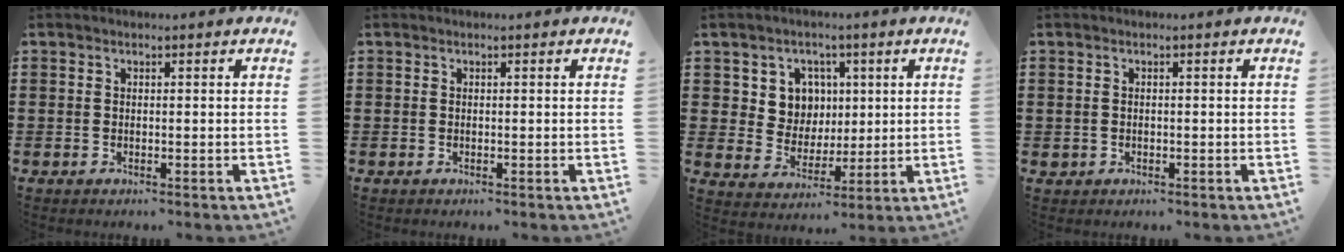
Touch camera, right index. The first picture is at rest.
{"total": 0.0}
{"total": 6.8, "force": [2.4, 6.1, 1.9], "torque": [-0.061, 0.011, 0.043]}
{"total": 0.7, "force": [0.0, 0.6, 0.3], "torque": [-0.008, 0.005, -0.001]}